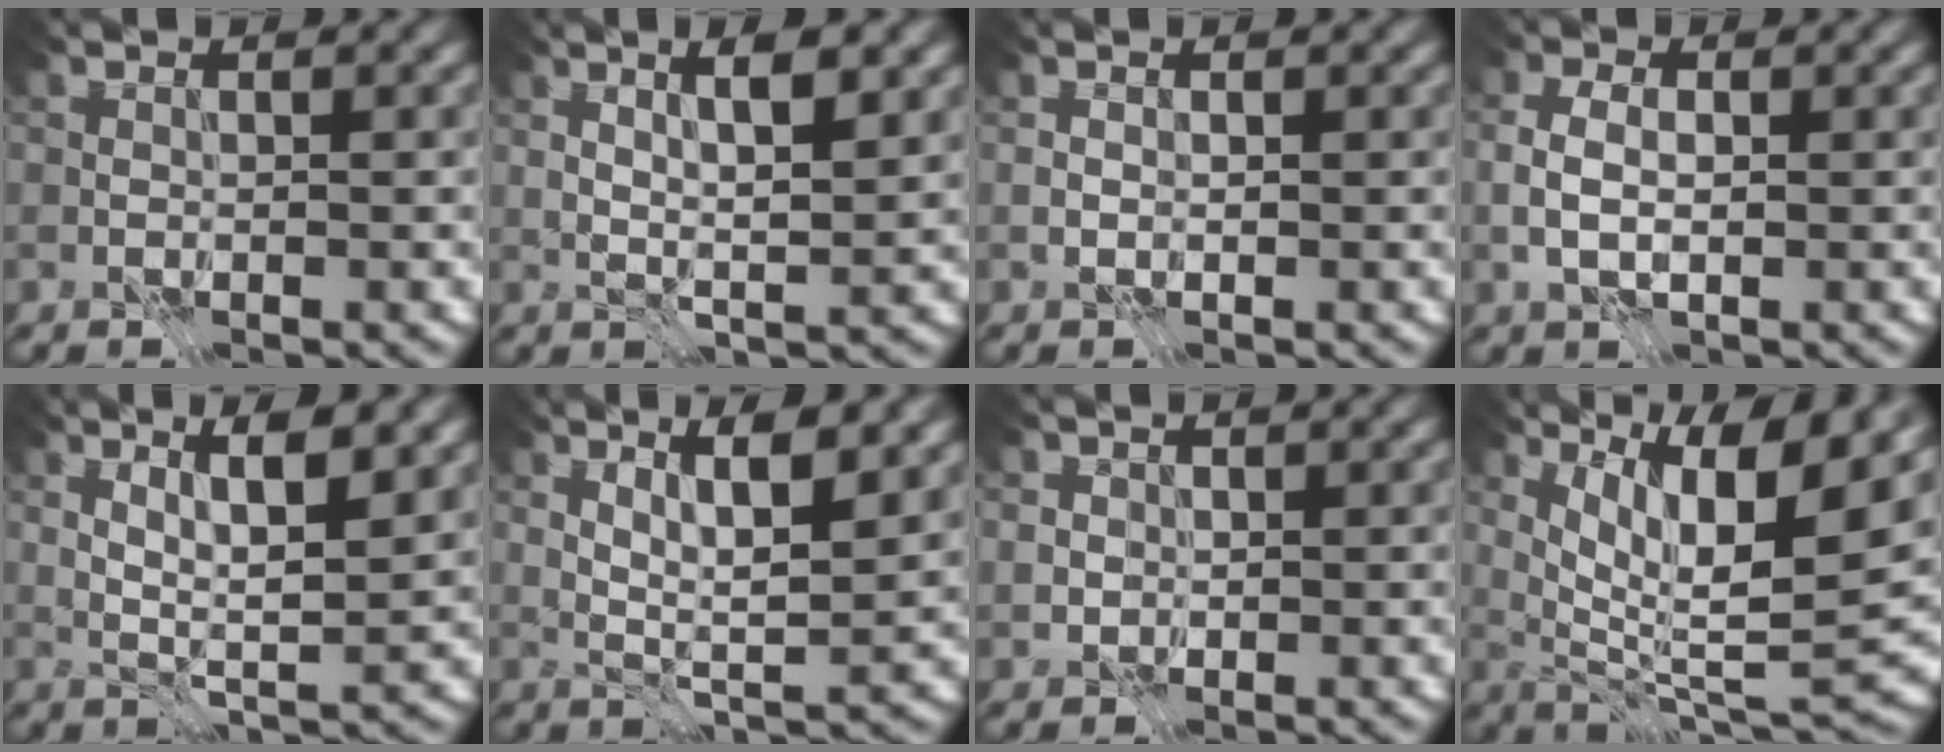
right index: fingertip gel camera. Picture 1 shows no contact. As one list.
[{"total": 4.1, "force": [1.8, 0.8, 3.6], "torque": [-0.054, 0.000, 0.029]}, {"total": 0.7, "force": [0.1, 0.4, 0.5], "torque": [-0.014, 0.000, 0.001]}, {"total": 2.8, "force": [0.0, 1.8, 2.2], "torque": [-0.054, 0.001, 0.001]}, {"total": 4.6, "force": [2.0, 0.7, 4.1], "torque": [-0.073, -0.005, 0.038]}, {"total": 5.0, "force": [2.2, 0.8, 4.4], "torque": [-0.081, -0.005, 0.045]}, {"total": 1.1, "force": [0.1, 1.0, 0.1], "torque": [0.002, -0.003, 0.003]}, {"total": 13.1, "force": [5.5, 3.8, 11.2], "torque": [-0.156, -0.002, 0.097]}]